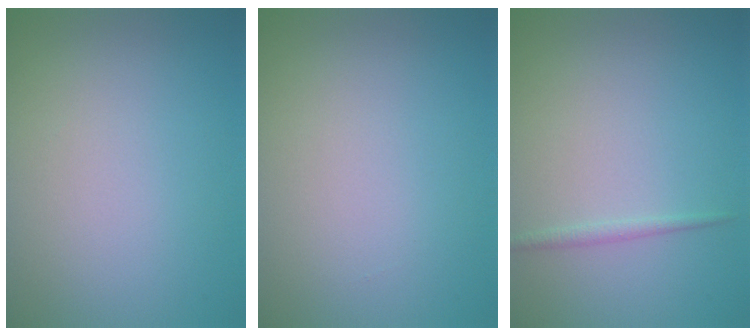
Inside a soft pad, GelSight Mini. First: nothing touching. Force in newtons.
{"total": 0.0}
{"total": 0.8, "press": 0.8, "slide": 0.1}